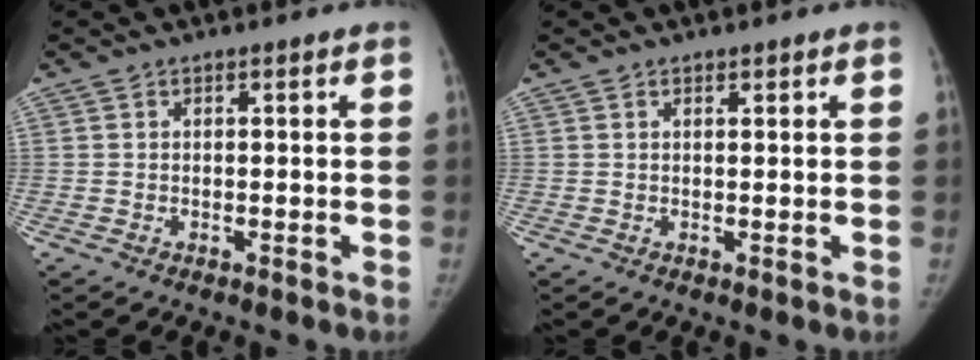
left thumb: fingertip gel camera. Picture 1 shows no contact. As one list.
[{"total": 0.8, "force": [0.6, 0.3, 0.4], "torque": [-0.009, -0.003, 0.009]}]